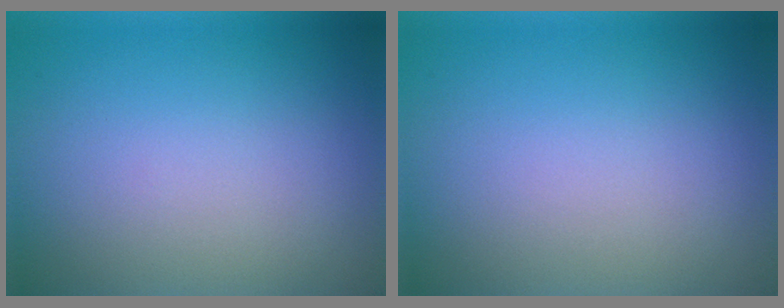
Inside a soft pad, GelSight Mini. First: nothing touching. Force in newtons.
{"total": 0.0}